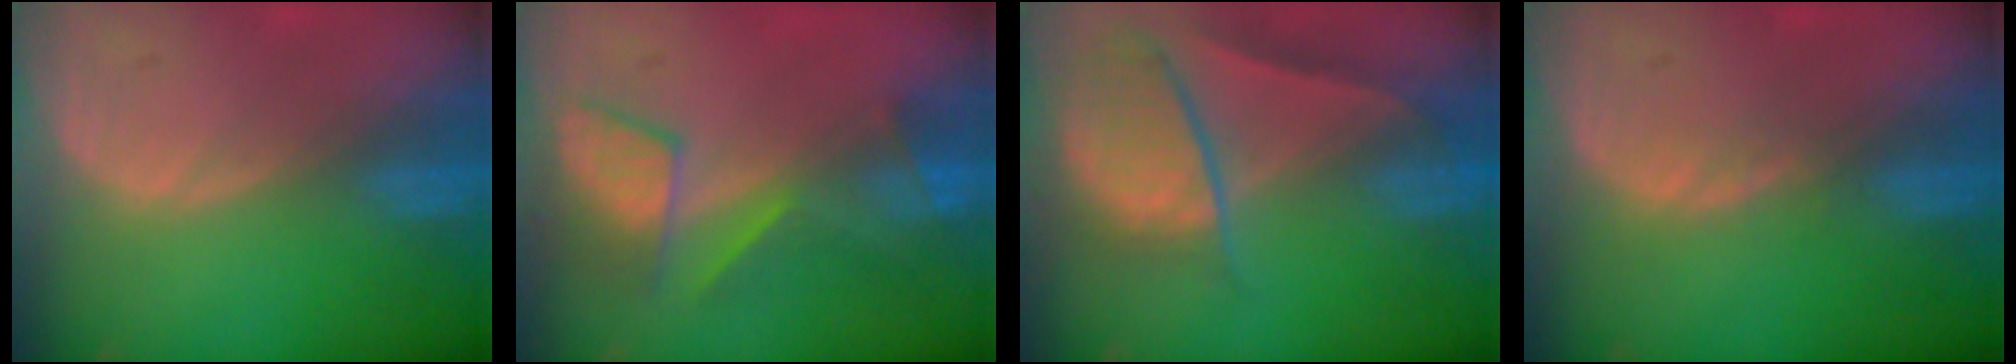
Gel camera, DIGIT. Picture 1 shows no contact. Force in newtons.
{"total": 7.7, "press": 7.3, "slide": 2.6}
{"total": 9.3, "press": 8.0, "slide": 4.8}
{"total": 1.1, "press": 1.0, "slide": 0.2}